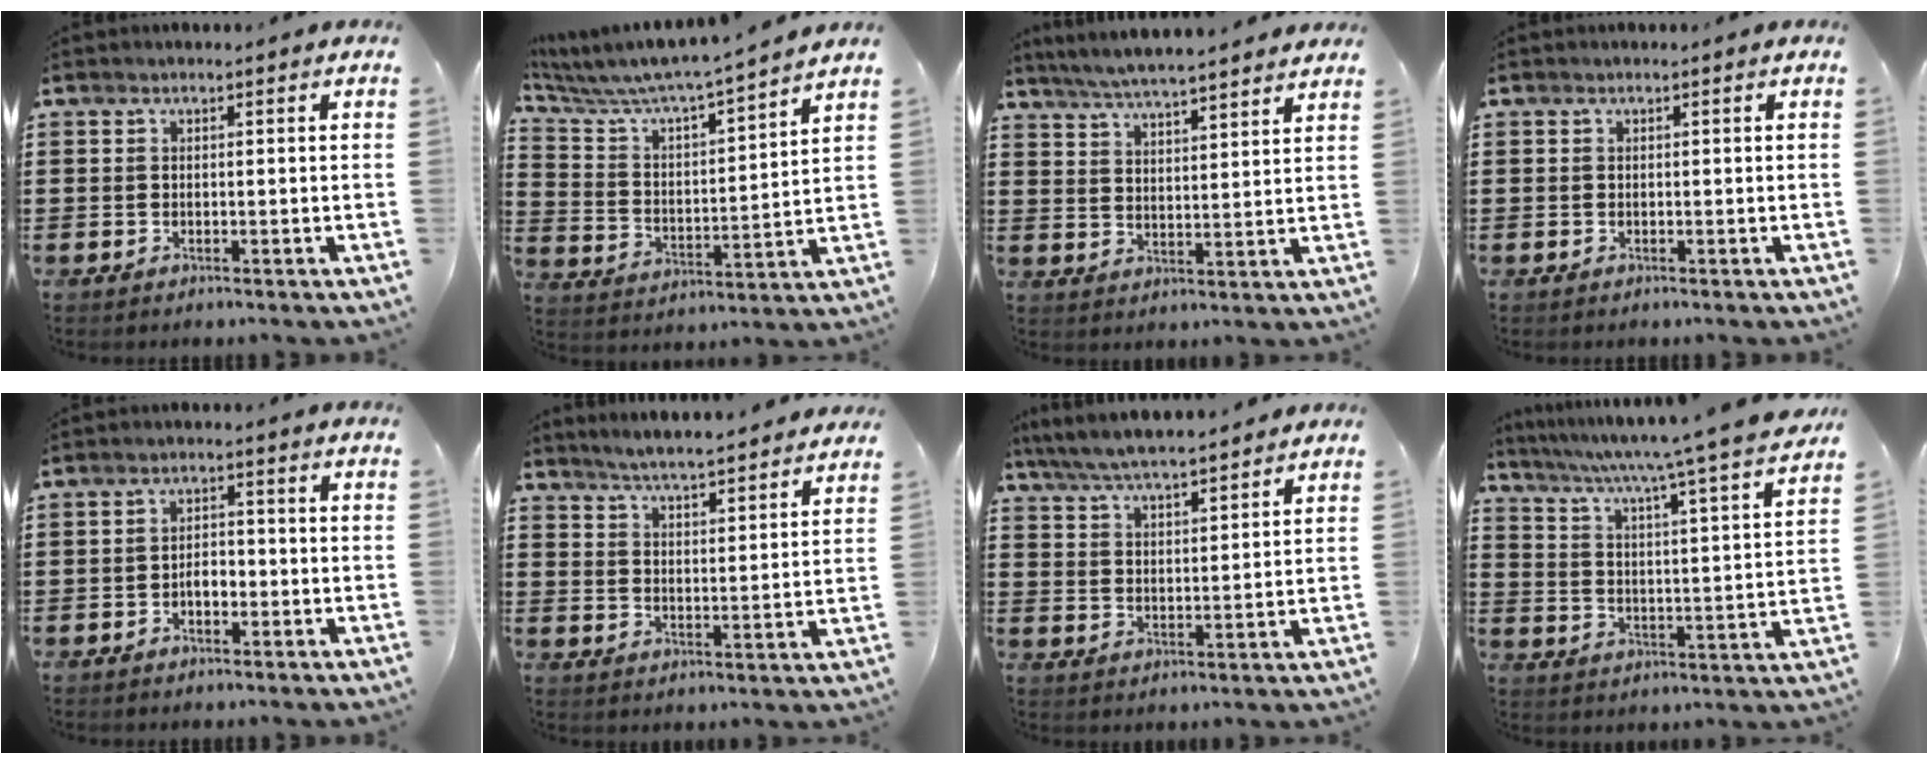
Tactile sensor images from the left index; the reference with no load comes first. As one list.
[{"total": 5.6, "force": [5.4, -0.2, 1.7], "torque": [-0.061, -0.047, 0.083]}, {"total": 5.3, "force": [5.1, -0.3, 1.4], "torque": [-0.046, -0.024, 0.089]}, {"total": 0.0}, {"total": 2.6, "force": [-1.0, 1.4, 1.9], "torque": [-0.039, 0.005, -0.021]}, {"total": 4.7, "force": [4.6, -0.6, 0.6], "torque": [-0.034, -0.032, 0.079]}, {"total": 6.1, "force": [5.8, 0.5, 1.9], "torque": [-0.060, -0.023, 0.105]}, {"total": 6.2, "force": [5.1, -1.4, 3.1], "torque": [-0.082, -0.053, 0.076]}]